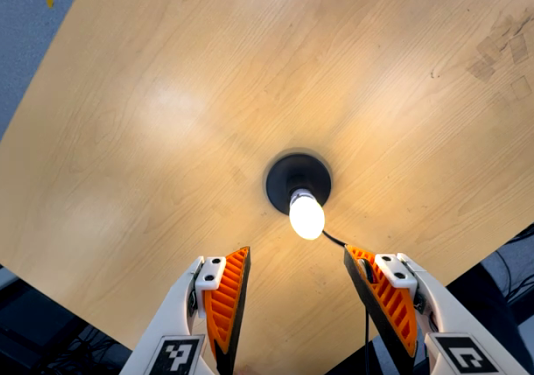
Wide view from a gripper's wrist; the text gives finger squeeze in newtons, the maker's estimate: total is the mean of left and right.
{"total": 0.0}